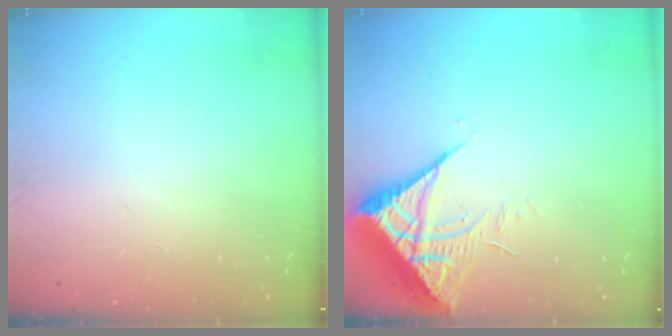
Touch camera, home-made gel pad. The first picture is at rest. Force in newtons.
{"total": 7.2, "press": 7.2, "slide": 0.8}